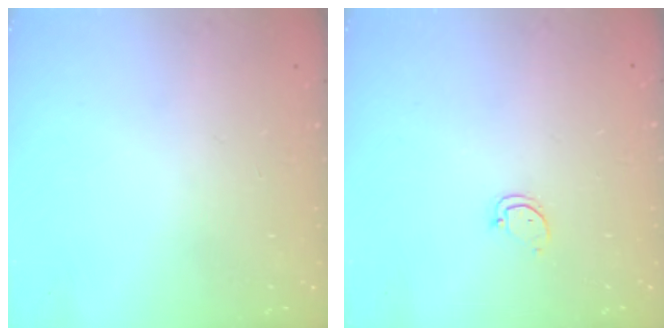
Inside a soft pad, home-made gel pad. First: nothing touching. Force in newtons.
{"total": 2.5, "press": 2.5, "slide": 0.3}